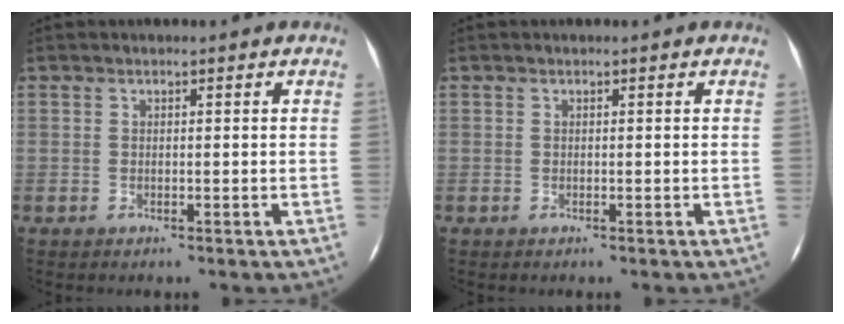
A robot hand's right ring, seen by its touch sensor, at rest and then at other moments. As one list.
[{"total": 0.0}]